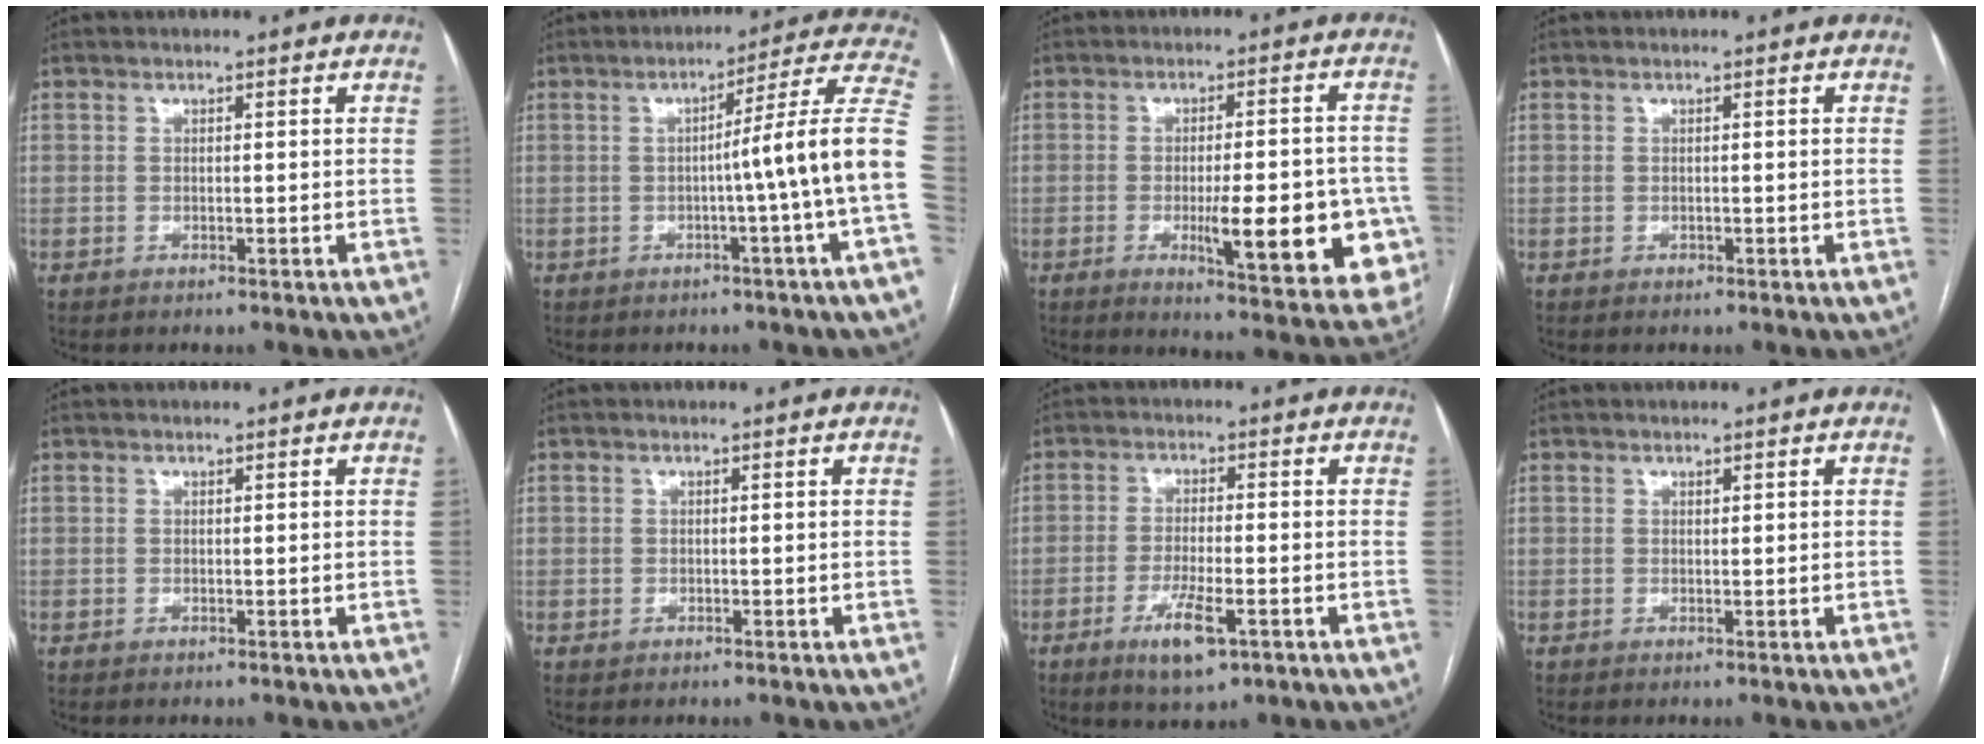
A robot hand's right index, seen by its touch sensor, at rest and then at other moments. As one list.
[{"total": 12.2, "force": [-2.1, -2.7, 11.7], "torque": [-0.142, 0.017, -0.034]}, {"total": 15.7, "force": [-4.3, 3.5, 14.7], "torque": [-0.132, 0.008, -0.039]}, {"total": 0.0}, {"total": 0.0}, {"total": 0.8, "force": [0.0, 0.8, 0.0], "torque": [0.002, 0.004, -0.002]}, {"total": 6.6, "force": [-3.2, 1.5, 5.6], "torque": [-0.107, -0.011, -0.049]}, {"total": 0.0}]